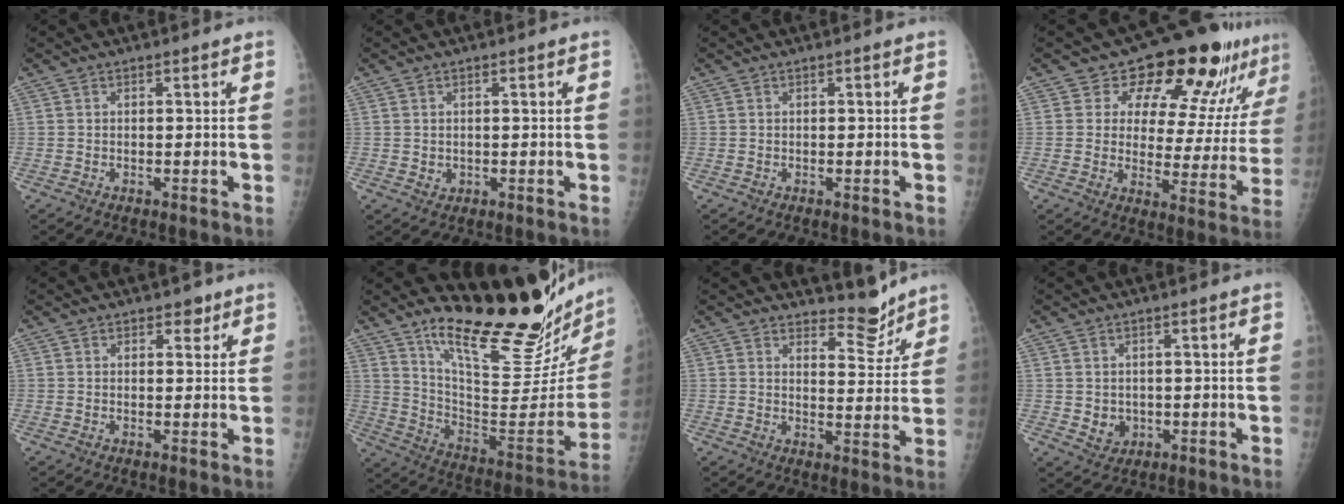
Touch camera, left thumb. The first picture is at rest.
{"total": 1.4, "force": [0.2, 1.3, 0.5], "torque": [-0.007, -0.002, 0.008]}
{"total": 0.0}
{"total": 18.5, "force": [13.1, 8.3, 10.1], "torque": [-0.083, -0.071, 0.163]}
{"total": 2.3, "force": [1.5, 1.5, 0.9], "torque": [0.006, -0.007, 0.018]}
{"total": 28.9, "force": [23.4, 5.6, 16.0], "torque": [-0.206, -0.182, 0.341]}
{"total": 6.0, "force": [5.6, 1.8, 0.9], "torque": [0.009, -0.056, 0.085]}
{"total": 3.5, "force": [-0.1, 3.1, 1.6], "torque": [-0.013, -0.002, 0.010]}